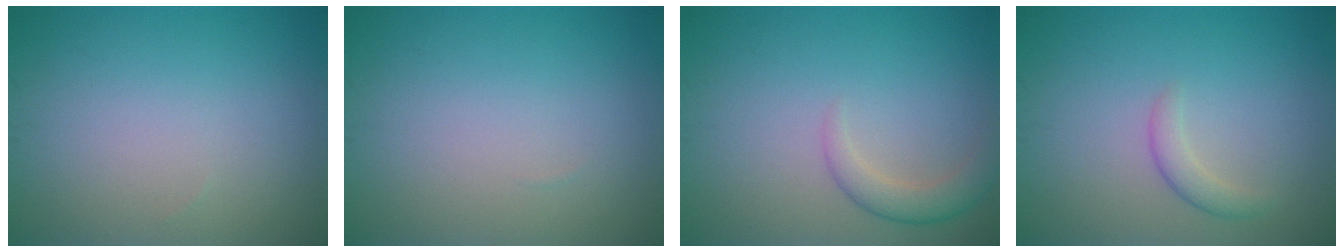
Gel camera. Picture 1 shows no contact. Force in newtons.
{"total": 0.0}
{"total": 2.4, "press": 2.4, "slide": 0.2}
{"total": 1.6, "press": 1.6, "slide": 0.0}